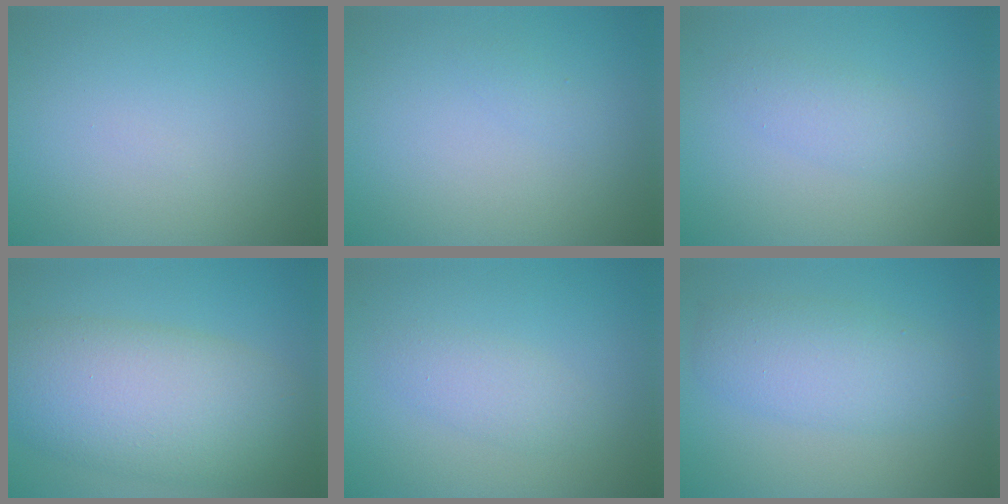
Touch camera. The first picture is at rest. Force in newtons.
{"total": 0.5, "press": 0.5, "slide": 0.0}
{"total": 1.9, "press": 1.9, "slide": 0.1}
{"total": 9.9, "press": 9.9, "slide": 0.4}
{"total": 2.0, "press": 2.0, "slide": 0.1}
{"total": 4.5, "press": 4.5, "slide": 0.1}